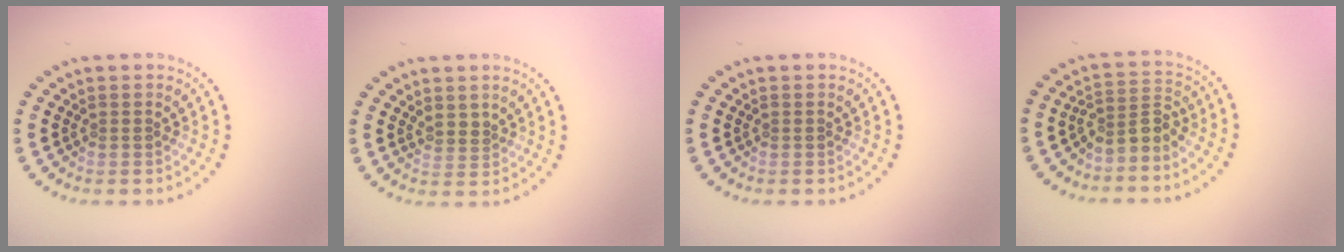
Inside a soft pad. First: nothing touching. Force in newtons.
{"total": 0.8, "press": 0.7, "slide": 0.5}
{"total": 0.0}
{"total": 2.8, "press": 2.0, "slide": 2.0}